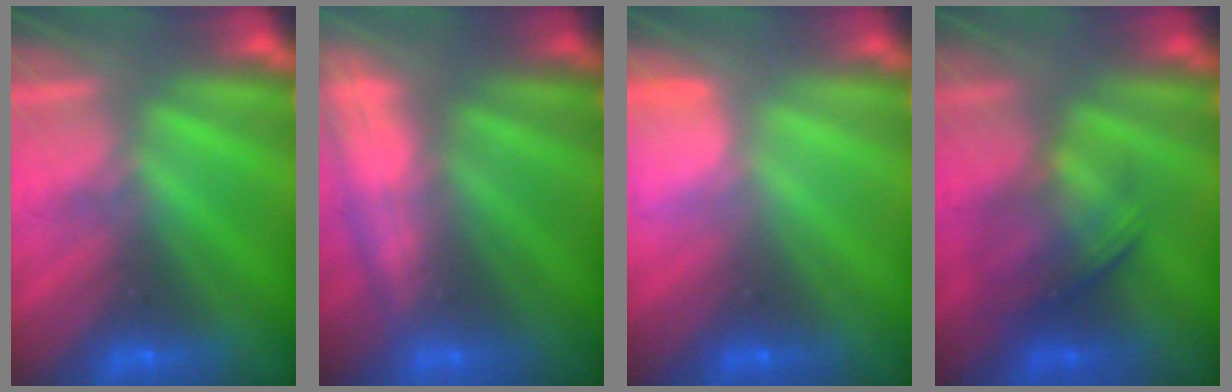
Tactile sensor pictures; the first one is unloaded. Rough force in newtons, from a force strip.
{"total": 2.6}
{"total": 2.9}
{"total": 1.9}